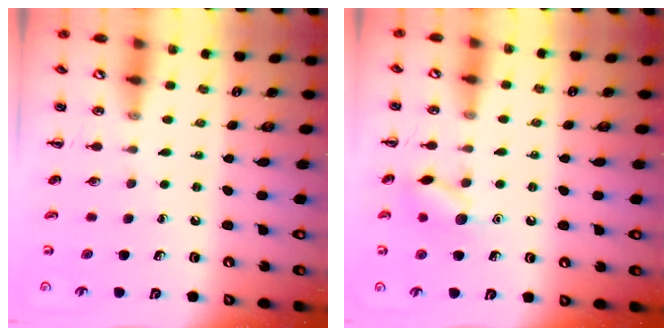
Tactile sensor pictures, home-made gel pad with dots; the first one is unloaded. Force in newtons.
{"total": 9.9, "press": 9.9, "slide": 0.8}